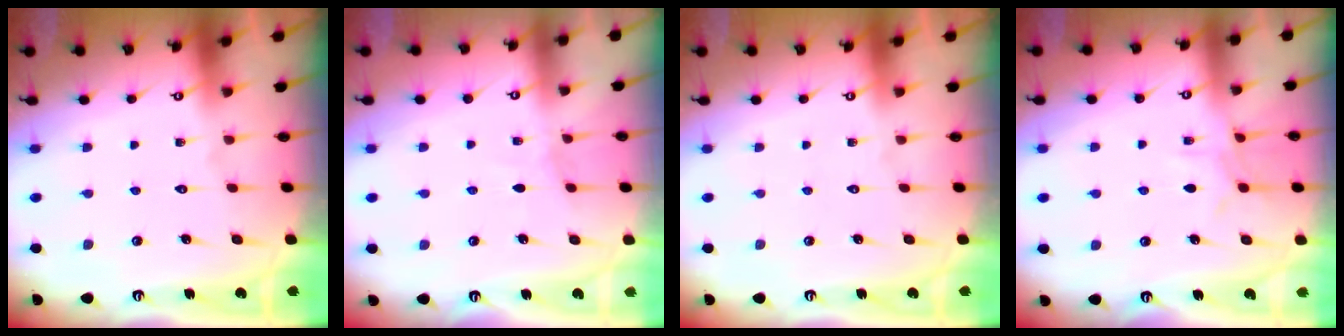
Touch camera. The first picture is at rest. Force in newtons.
{"total": 2.7, "press": 2.7, "slide": 0.3}
{"total": 0.0}
{"total": 5.4, "press": 5.4, "slide": 0.6}